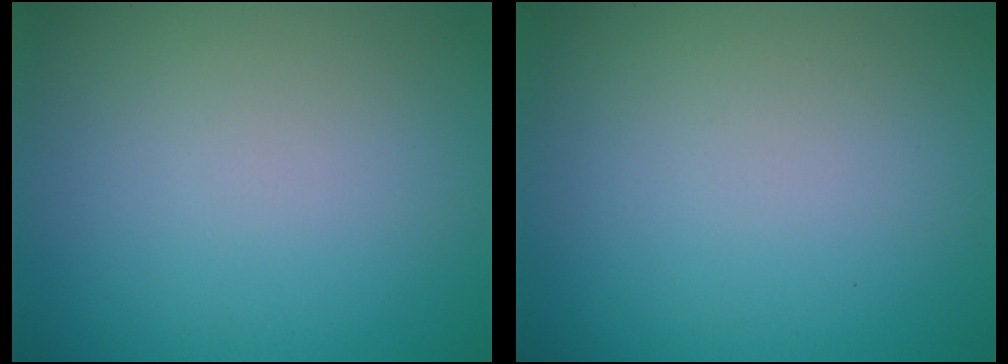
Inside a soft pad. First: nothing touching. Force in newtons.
{"total": 0.0}